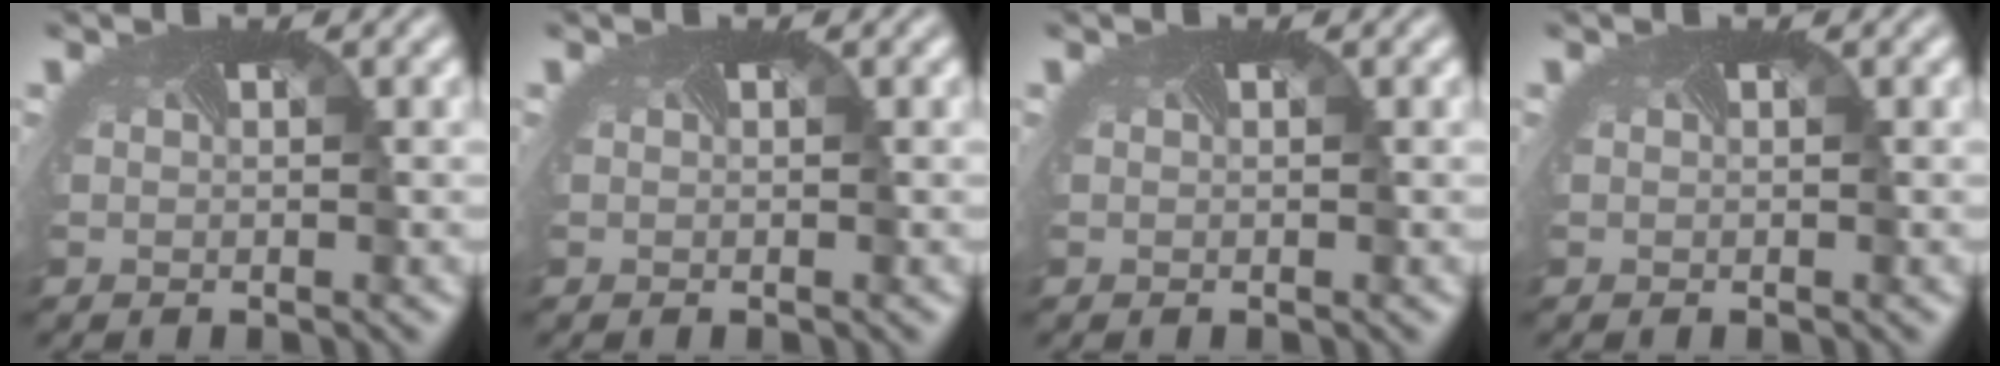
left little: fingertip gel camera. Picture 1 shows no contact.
{"total": 0.0}
{"total": 0.0}
{"total": 0.0}